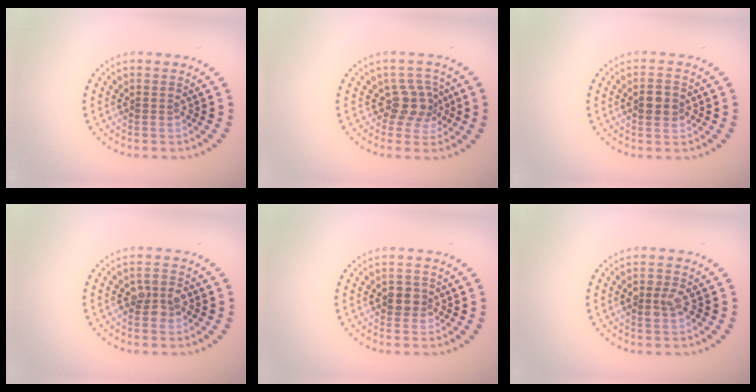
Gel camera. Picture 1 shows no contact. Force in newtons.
{"total": 2.9, "press": 2.2, "slide": 1.8}
{"total": 2.8, "press": 2.8, "slide": 0.2}
{"total": 2.5, "press": 2.5, "slide": 0.5}
{"total": 1.9, "press": 1.8, "slide": 0.5}
{"total": 2.1, "press": 2.1, "slide": 0.2}